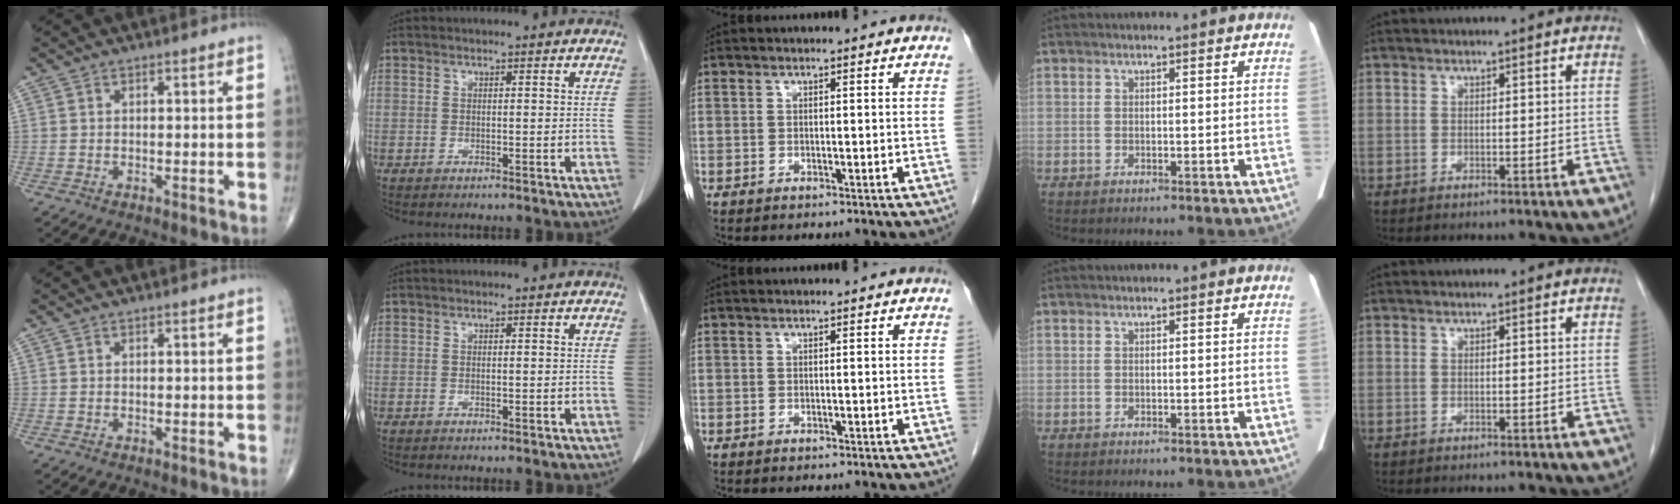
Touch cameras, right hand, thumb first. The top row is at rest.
{}